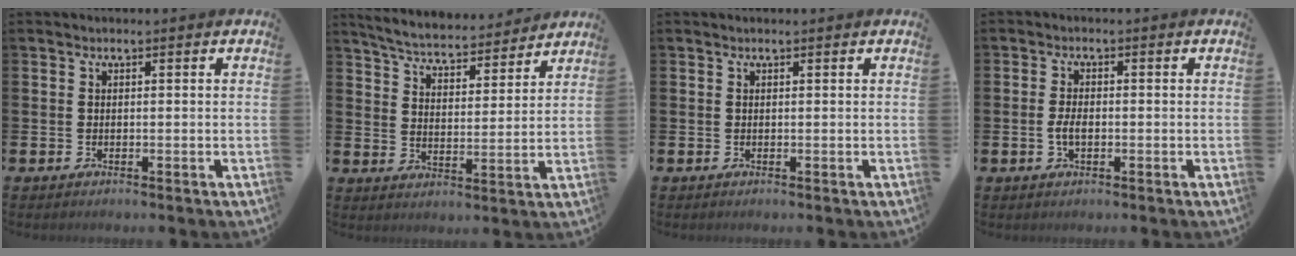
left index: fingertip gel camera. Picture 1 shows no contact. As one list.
[{"total": 5.5, "force": [5.4, 0.9, 0.8], "torque": [-0.039, -0.041, 0.090]}, {"total": 0.0}, {"total": 2.4, "force": [-0.4, 1.2, 2.0], "torque": [-0.037, 0.003, -0.009]}]